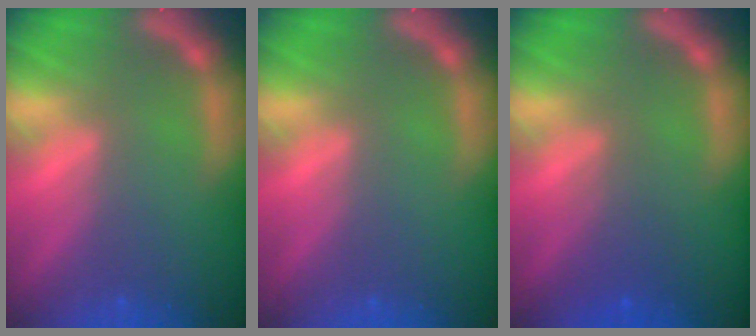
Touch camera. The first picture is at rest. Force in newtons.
{"total": 0.0}
{"total": 2.4}